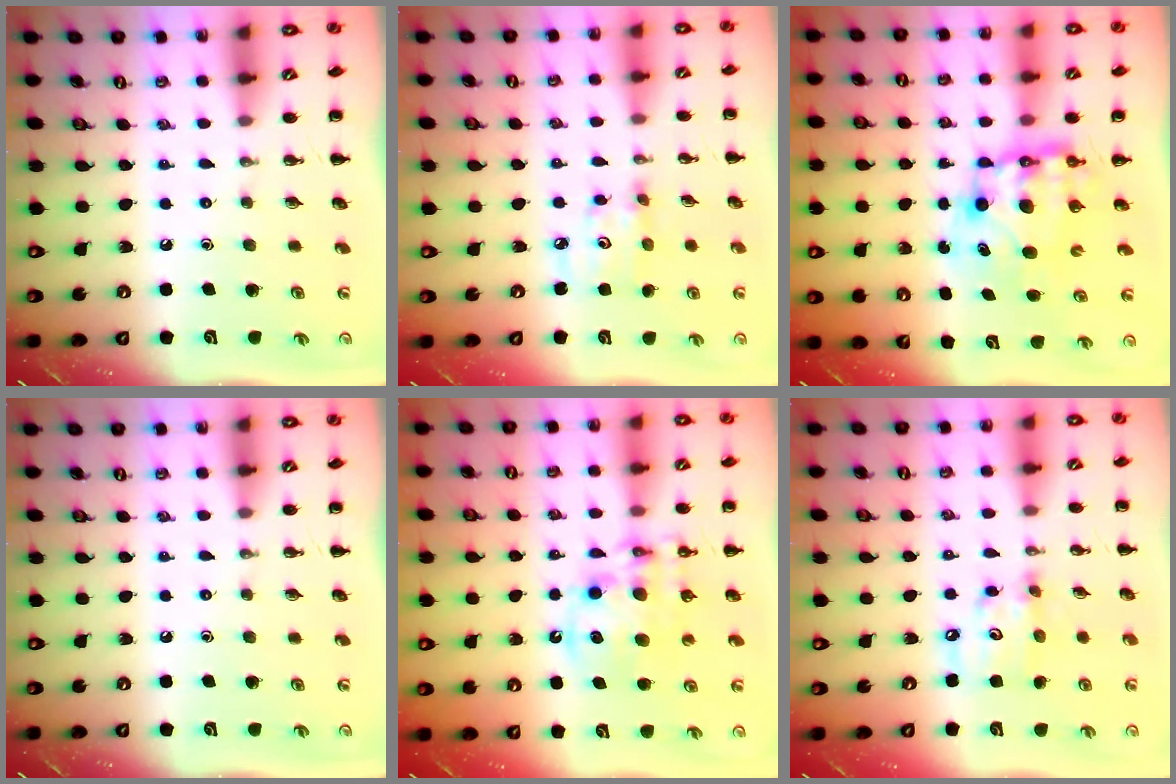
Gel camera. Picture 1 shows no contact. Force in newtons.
{"total": 4.1, "press": 4.1, "slide": 0.6}
{"total": 9.6, "press": 9.3, "slide": 2.2}
{"total": 0.0}
{"total": 12.5, "press": 12.1, "slide": 2.9}
{"total": 7.7, "press": 7.6, "slide": 1.4}